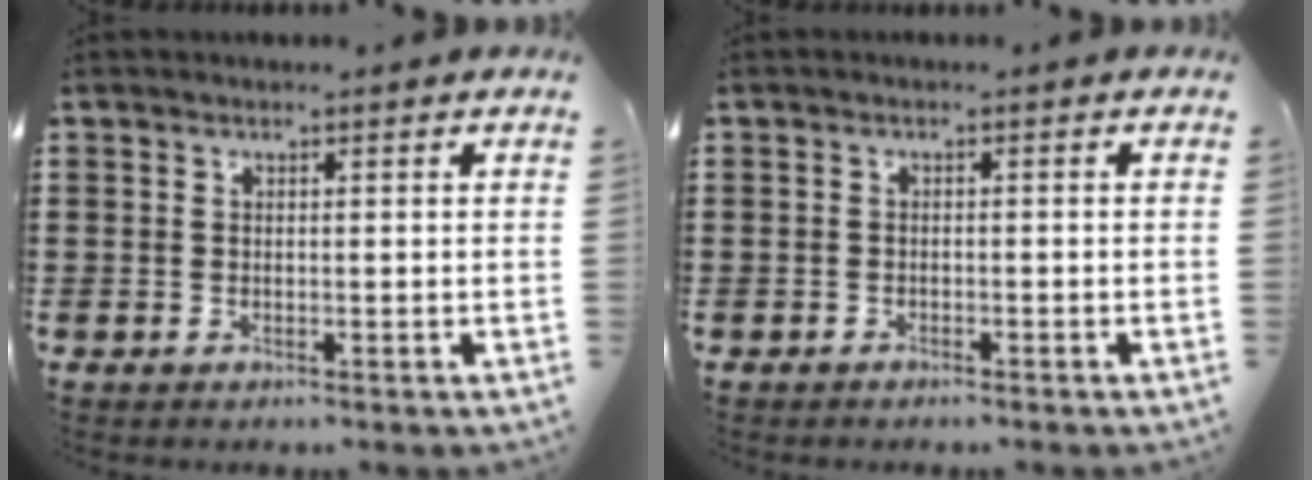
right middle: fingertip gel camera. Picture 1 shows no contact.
{"total": 0.8, "force": [-0.8, 0.1, 0.0], "torque": [-0.003, 0.000, -0.016]}